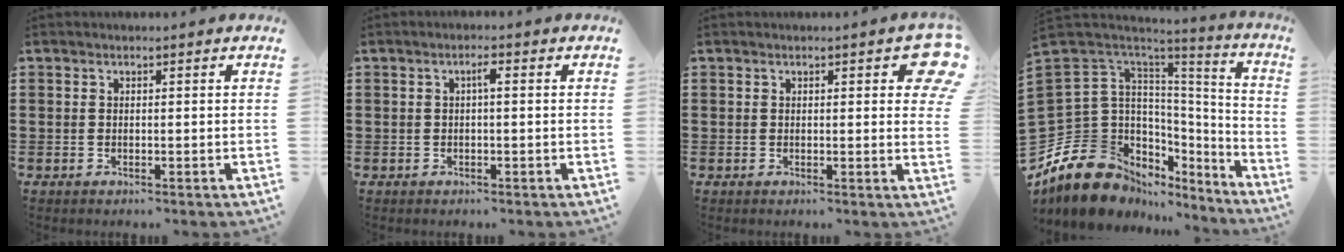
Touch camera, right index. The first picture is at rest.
{"total": 1.6, "force": [0.1, 0.2, 1.5], "torque": [-0.031, 0.004, -0.001]}
{"total": 3.2, "force": [1.5, 1.0, 2.6], "torque": [-0.033, 0.000, 0.020]}
{"total": 13.1, "force": [-7.4, 9.1, 5.7], "torque": [-0.163, -0.024, -0.131]}